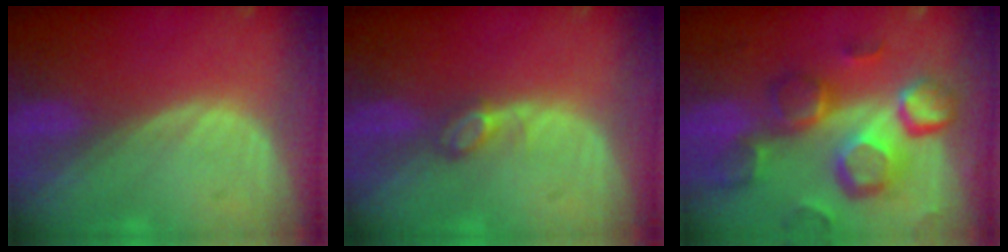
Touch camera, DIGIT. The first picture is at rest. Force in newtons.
{"total": 2.2, "press": 2.2, "slide": 0.3}
{"total": 12.5, "press": 10.9, "slide": 6.1}